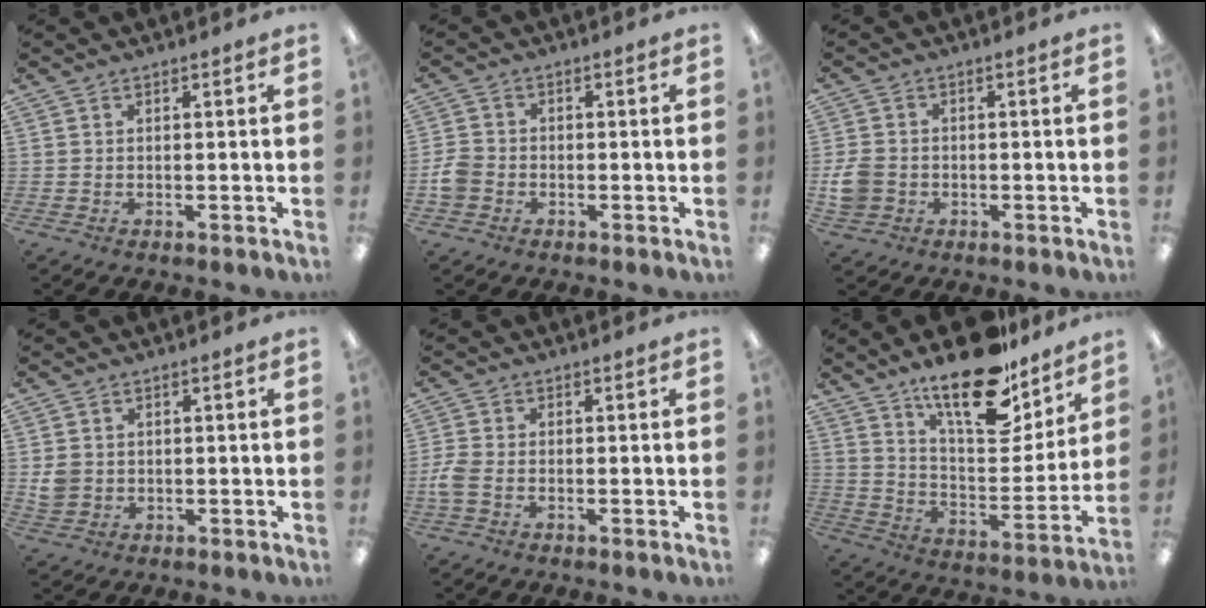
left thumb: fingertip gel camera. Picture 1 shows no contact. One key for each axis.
{"total": 4.5, "fx": -1.6, "fy": 3.6, "fz": 2.0, "tx": -0.036, "ty": 0.012, "tz": -0.028}
{"total": 5.7, "fx": -1.2, "fy": 4.9, "fz": 2.7, "tx": -0.065, "ty": 0.010, "tz": -0.021}
{"total": 3.7, "fx": 0.3, "fy": 3.4, "fz": 1.3, "tx": -0.018, "ty": 0.005, "tz": 0.007}
{"total": 3.8, "fx": -1.0, "fy": 2.4, "fz": 2.8, "tx": -0.066, "ty": 0.000, "tz": -0.021}
{"total": 21.2, "fx": 16.1, "fy": 7.6, "fz": 11.5, "tx": -0.179, "ty": -0.109, "tz": 0.274}